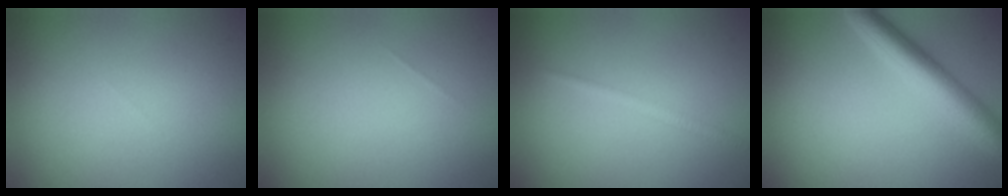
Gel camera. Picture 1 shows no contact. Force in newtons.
{"total": 0.0}
{"total": 0.9, "press": 0.9, "slide": 0.1}
{"total": 5.2, "press": 5.2, "slide": 0.2}